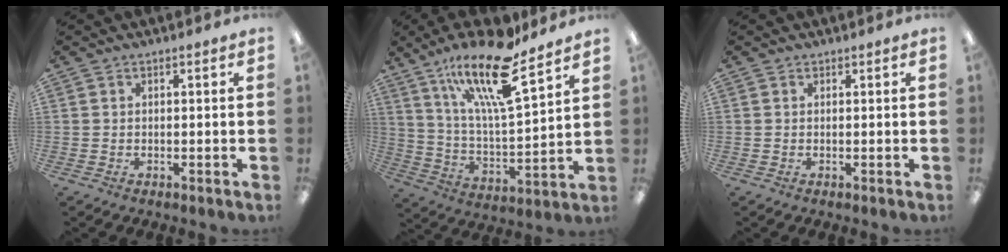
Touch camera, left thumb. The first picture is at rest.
{"total": 20.5, "force": [14.3, 5.3, 13.7], "torque": [-0.242, -0.081, 0.237]}
{"total": 0.0}